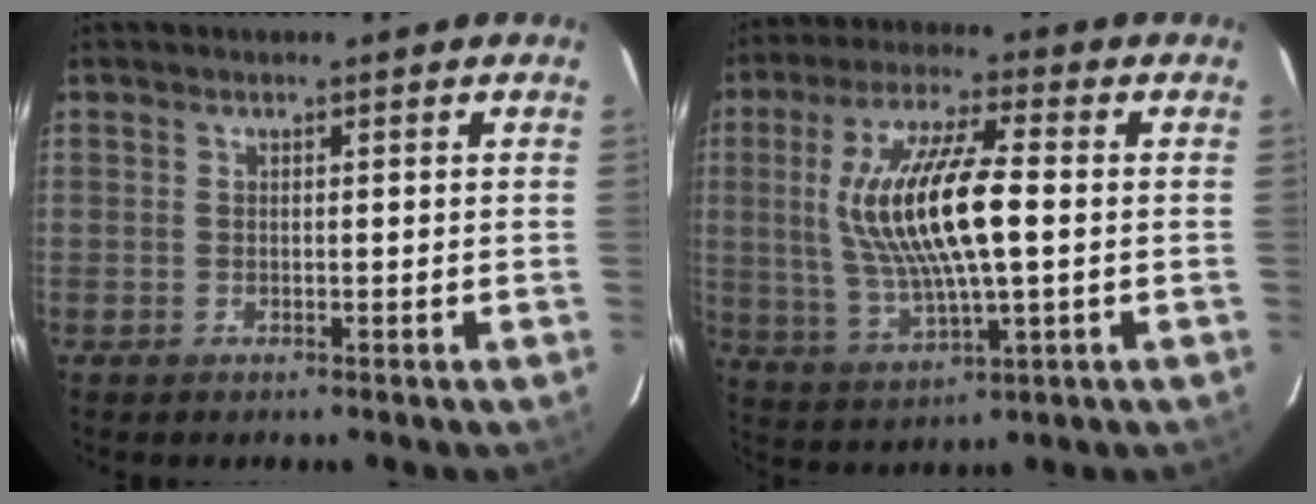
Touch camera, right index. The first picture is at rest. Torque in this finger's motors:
{"motor_torque": [1.03, 0.43, 1.05, 0.21]}